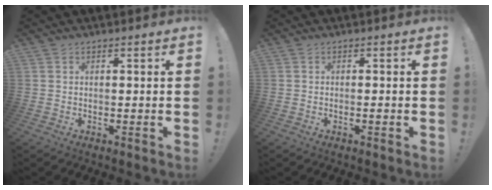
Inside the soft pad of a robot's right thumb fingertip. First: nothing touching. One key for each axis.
{"total": 0.9, "fx": -0.4, "fy": -0.3, "fz": 0.8, "tx": -0.012, "ty": -0.002, "tz": -0.006}